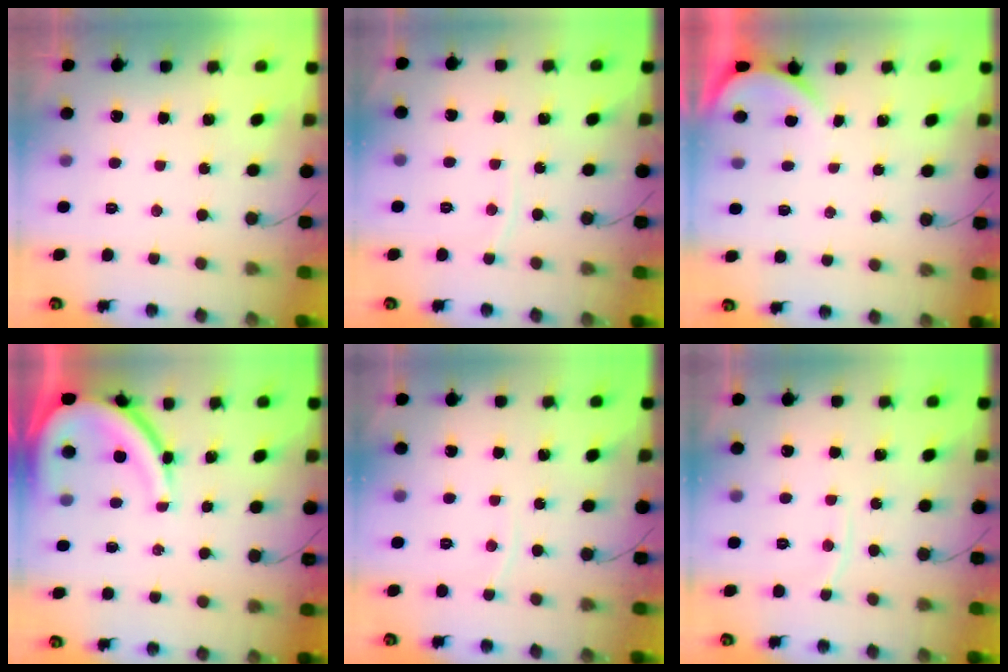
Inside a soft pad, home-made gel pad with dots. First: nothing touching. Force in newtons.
{"total": 2.7, "press": 2.7, "slide": 0.4}
{"total": 0.0}
{"total": 13.2, "press": 13.2, "slide": 1.4}
{"total": 2.7, "press": 2.7, "slide": 0.3}
{"total": 4.6, "press": 4.6, "slide": 0.2}